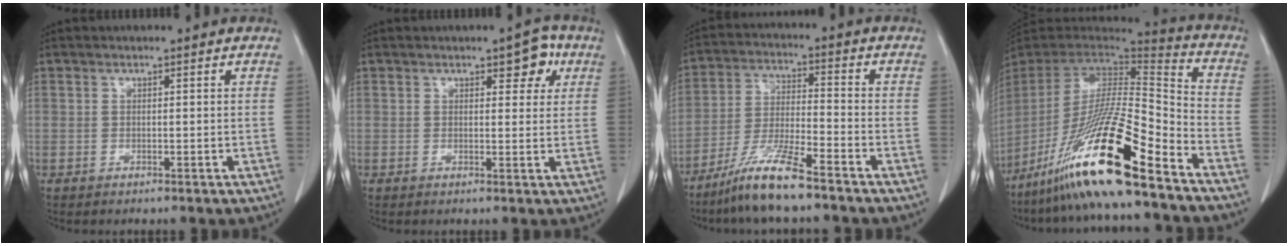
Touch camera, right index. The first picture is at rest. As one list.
[{"total": 4.2, "force": [2.1, 1.8, 3.1], "torque": [-0.032, 0.006, 0.023]}, {"total": 9.8, "force": [-7.4, 0.2, 6.4], "torque": [-0.131, -0.027, -0.144]}, {"total": 22.7, "force": [-15.0, 1.1, 16.9], "torque": [-0.326, -0.038, -0.278]}]